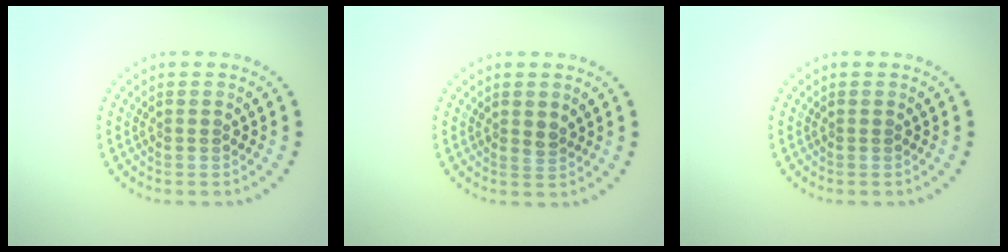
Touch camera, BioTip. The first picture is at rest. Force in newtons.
{"total": 0.9, "press": 0.7, "slide": 0.5}
{"total": 0.0}